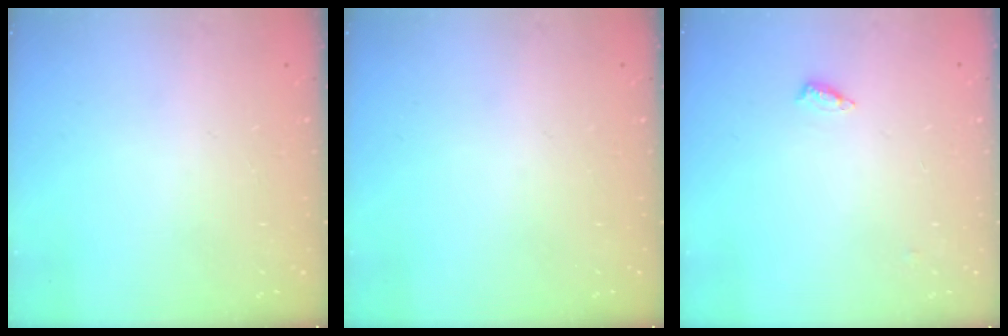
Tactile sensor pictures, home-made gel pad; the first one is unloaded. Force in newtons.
{"total": 0.0}
{"total": 4.4, "press": 4.1, "slide": 1.4}